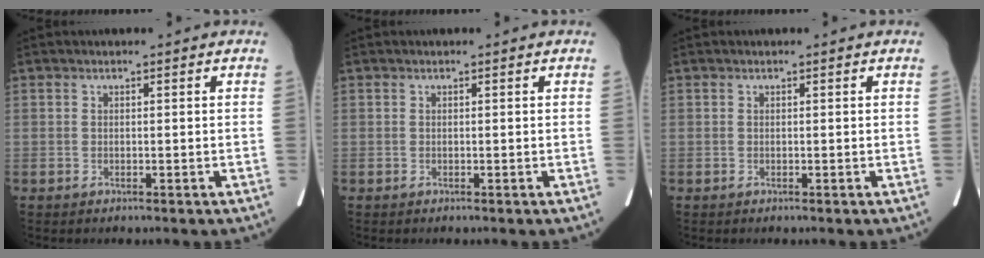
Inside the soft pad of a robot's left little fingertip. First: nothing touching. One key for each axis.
{"total": 0.0}
{"total": 0.0}